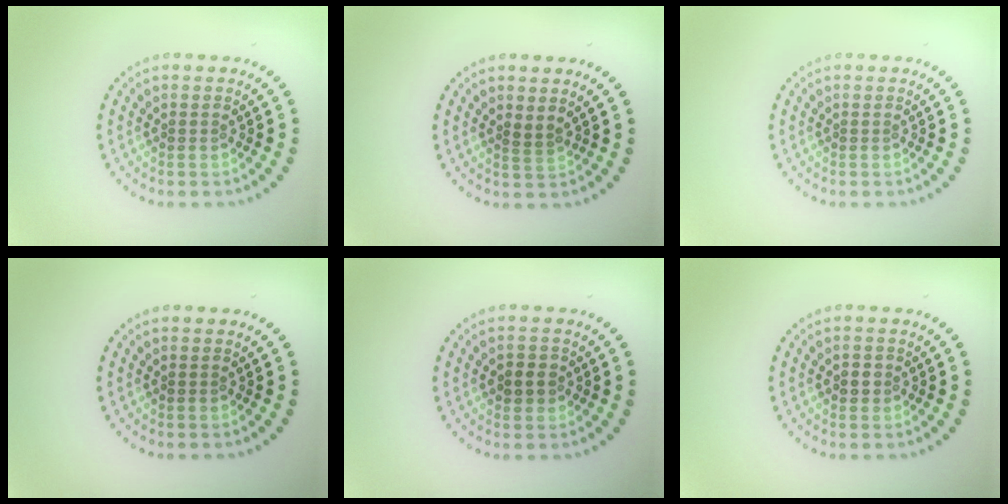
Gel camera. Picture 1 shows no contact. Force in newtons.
{"total": 1.1, "press": 0.8, "slide": 0.7}
{"total": 0.0}
{"total": 0.0}
{"total": 1.8, "press": 1.7, "slide": 0.4}
{"total": 1.0, "press": 1.0, "slide": 0.3}